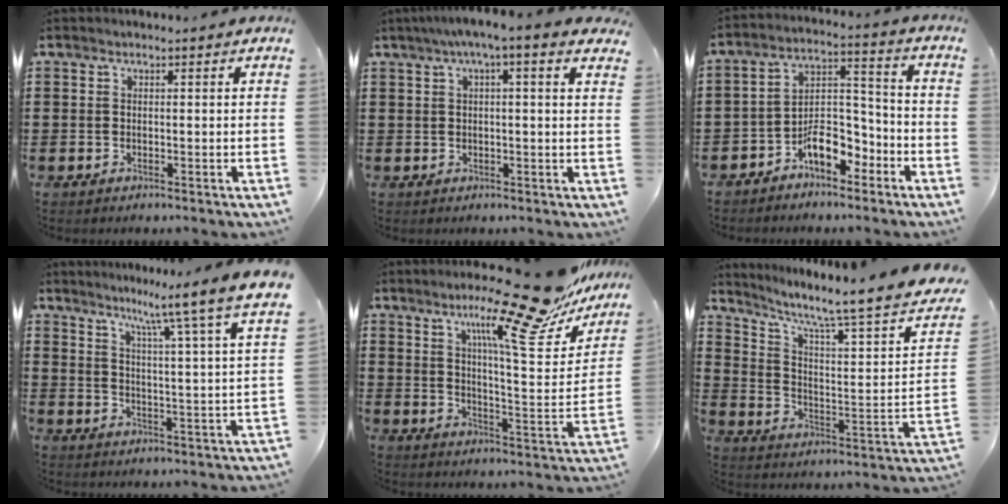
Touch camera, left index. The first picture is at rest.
{"total": 3.2, "force": [1.5, 0.0, 2.9], "torque": [-0.057, 0.003, 0.023]}
{"total": 7.8, "force": [-5.5, 3.8, 4.0], "torque": [-0.070, 0.022, -0.103]}
{"total": 7.2, "force": [6.2, -2.1, 3.0], "torque": [-0.070, -0.063, 0.090]}
{"total": 16.3, "force": [12.6, 1.3, 10.4], "torque": [-0.179, -0.078, 0.197]}
{"total": 6.9, "force": [5.0, 0.2, 4.8], "torque": [-0.104, -0.043, 0.071]}